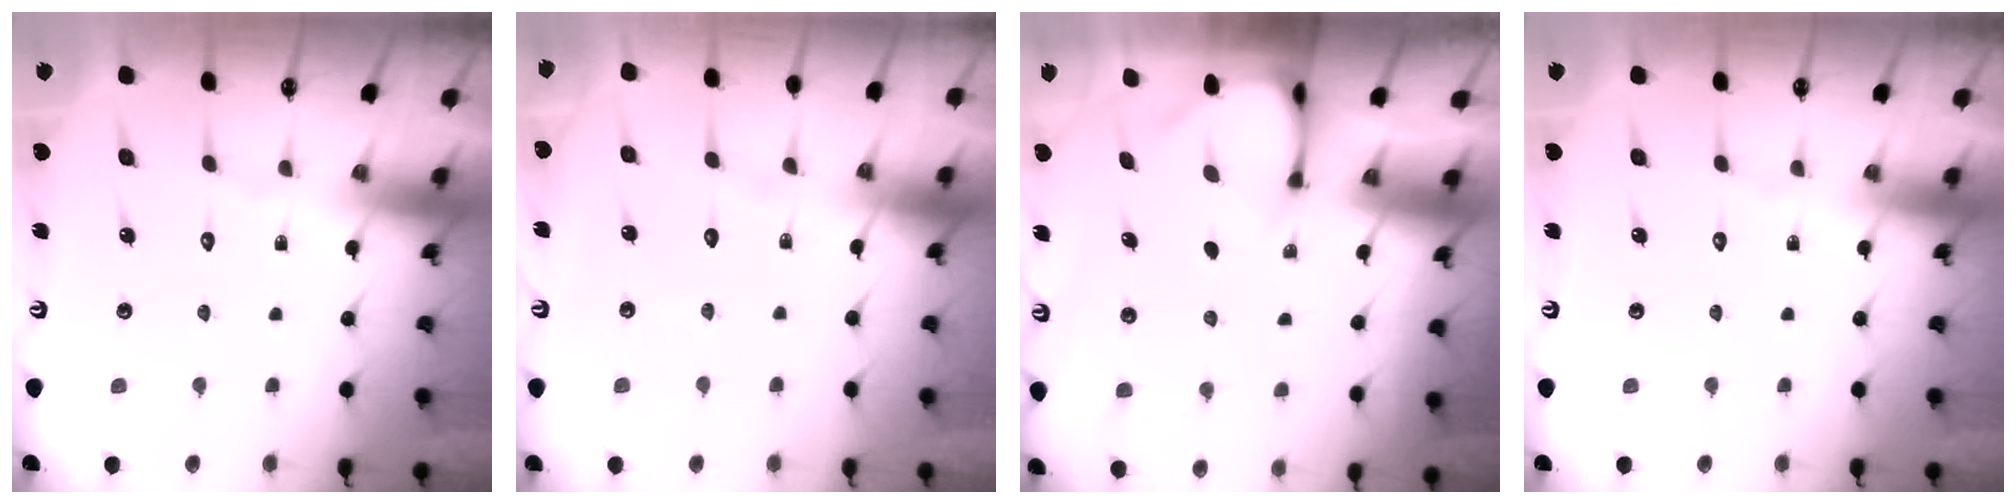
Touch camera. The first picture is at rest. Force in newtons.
{"total": 2.6, "press": 2.5, "slide": 0.2}
{"total": 3.0, "press": 3.0, "slide": 0.3}
{"total": 0.0}